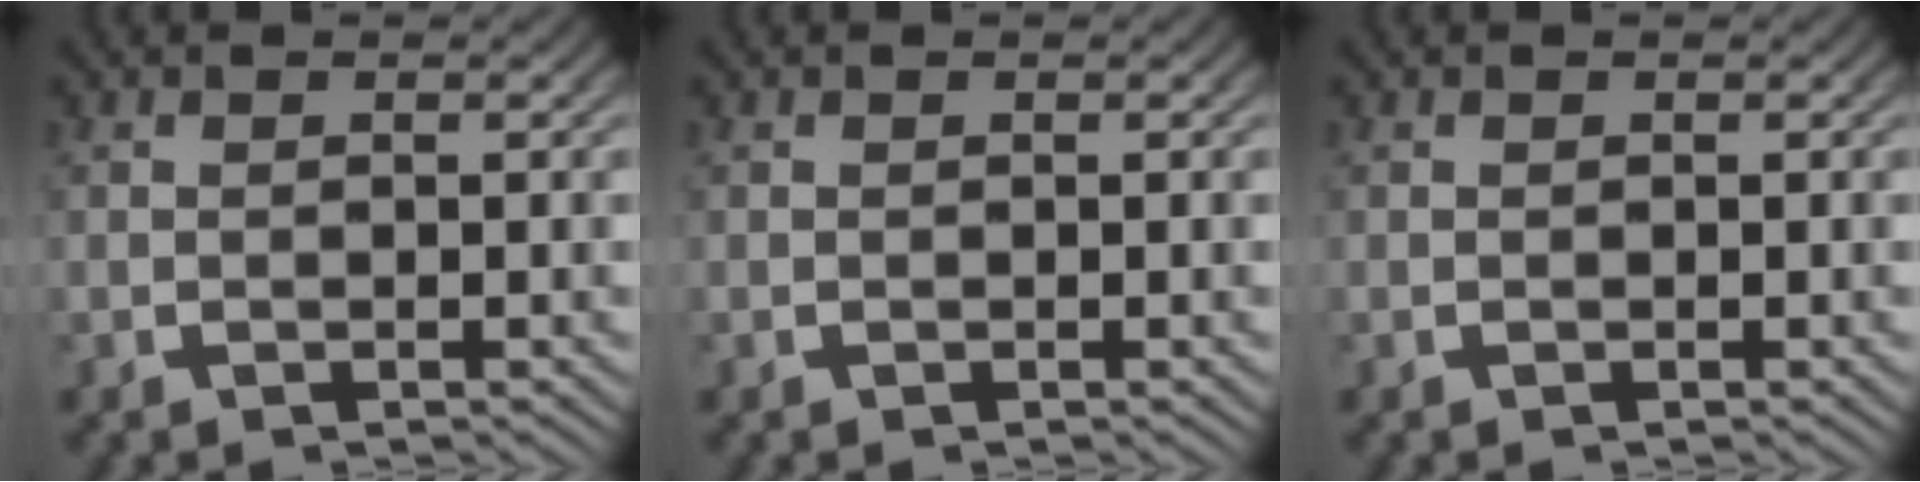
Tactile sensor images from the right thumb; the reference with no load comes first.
{"total": 0.0}
{"total": 0.0}